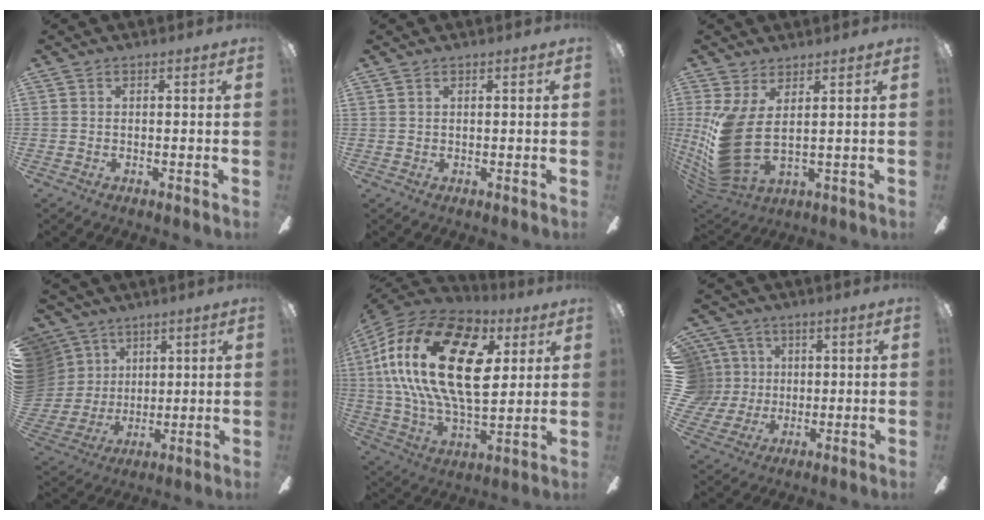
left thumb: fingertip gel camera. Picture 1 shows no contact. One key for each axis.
{"total": 0.6, "fx": 0.5, "fy": 0.3, "fz": 0.0, "tx": 0.000, "ty": 0.001, "tz": 0.010}
{"total": 12.4, "fx": 1.9, "fy": 5.7, "fz": 10.9, "tx": -0.247, "ty": -0.034, "tz": 0.038}
{"total": 12.6, "fx": 4.6, "fy": 11.1, "fz": 3.7, "tx": -0.104, "ty": -0.027, "tz": 0.097}
{"total": 28.1, "fx": 8.3, "fy": 15.0, "fz": 22.3, "tx": -0.448, "ty": -0.021, "tz": 0.140}
{"total": 9.5, "fx": 2.3, "fy": 9.0, "fz": 1.9, "tx": -0.076, "ty": -0.006, "tz": 0.049}